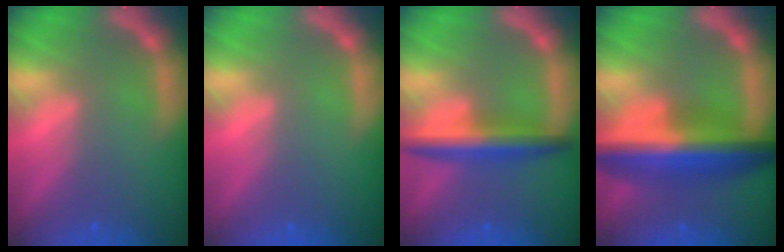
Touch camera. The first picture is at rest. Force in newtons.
{"total": 0.0}
{"total": 5.0}
{"total": 10.1}